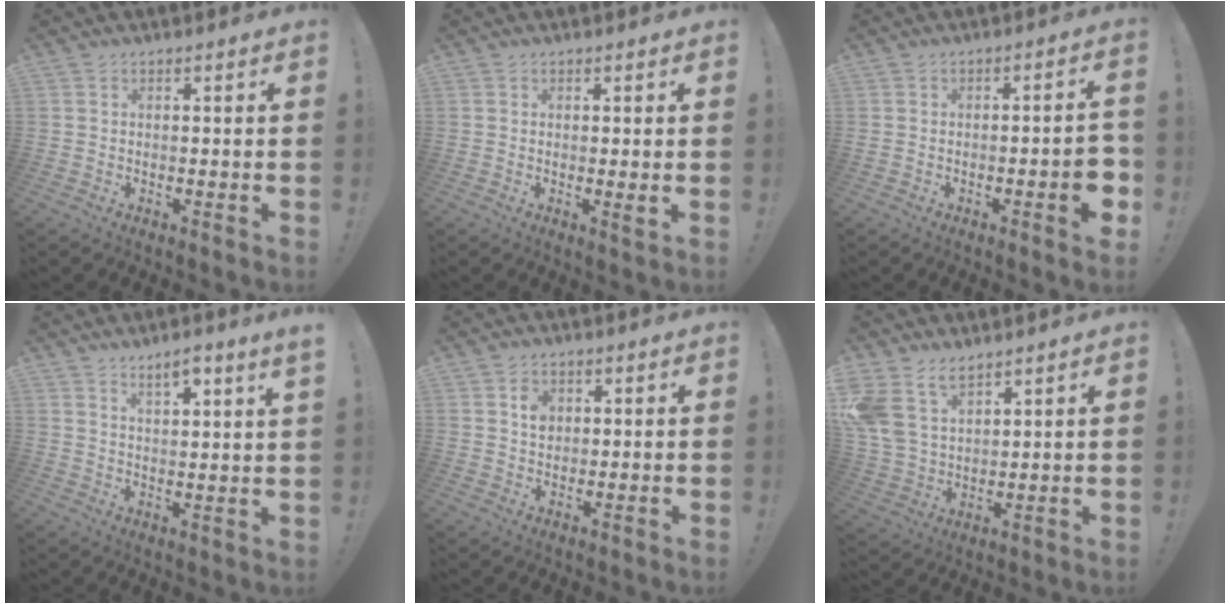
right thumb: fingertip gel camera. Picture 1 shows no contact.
{"total": 1.8, "force": [0.5, 0.1, 1.7], "torque": [-0.012, -0.009, 0.005]}
{"total": 6.6, "force": [-1.7, 1.2, 6.3], "torque": [-0.077, 0.000, -0.026]}
{"total": 5.0, "force": [3.7, -0.1, 3.4], "torque": [-0.050, -0.019, 0.058]}
{"total": 4.3, "force": [1.1, 3.6, 2.1], "torque": [-0.021, -0.001, 0.015]}
{"total": 11.3, "force": [7.8, 6.7, 4.7], "torque": [-0.105, -0.043, 0.158]}